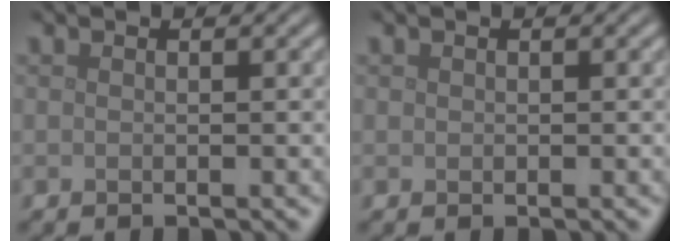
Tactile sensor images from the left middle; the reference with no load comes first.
{"total": 0.0}